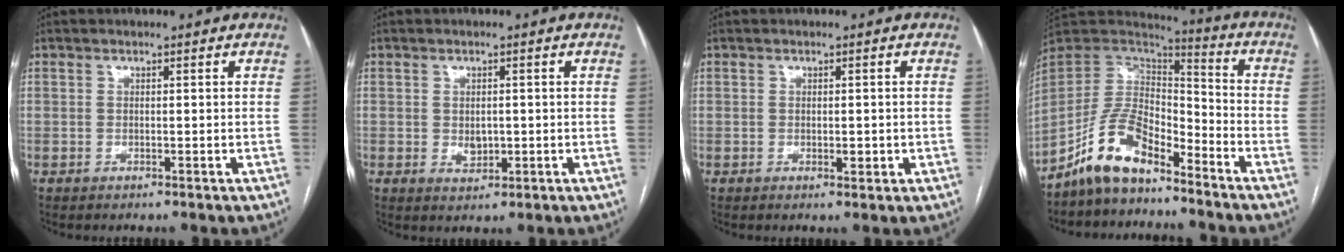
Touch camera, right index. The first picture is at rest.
{"total": 2.5, "force": [-0.1, 1.8, 1.8], "torque": [-0.029, -0.003, 0.006]}
{"total": 1.7, "force": [-0.2, 0.9, 1.4], "torque": [-0.018, -0.002, 0.001]}
{"total": 11.6, "force": [-8.5, 4.5, 6.5], "torque": [-0.137, 0.027, -0.162]}